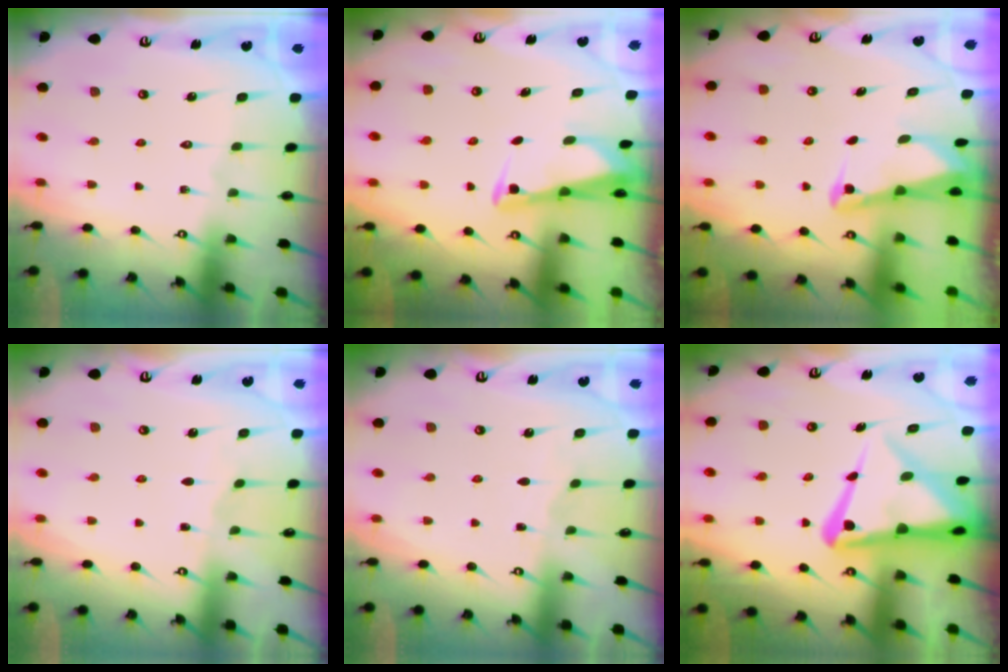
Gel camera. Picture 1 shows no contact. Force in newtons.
{"total": 2.7, "press": 2.7, "slide": 0.3}
{"total": 2.5, "press": 2.5, "slide": 0.6}
{"total": 2.4, "press": 2.4, "slide": 0.3}
{"total": 2.4, "press": 2.4, "slide": 0.3}
{"total": 12.7, "press": 12.6, "slide": 1.4}